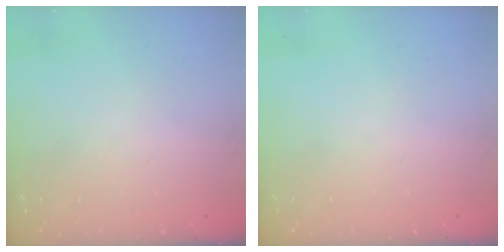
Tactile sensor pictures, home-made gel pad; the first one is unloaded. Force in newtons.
{"total": 0.0}